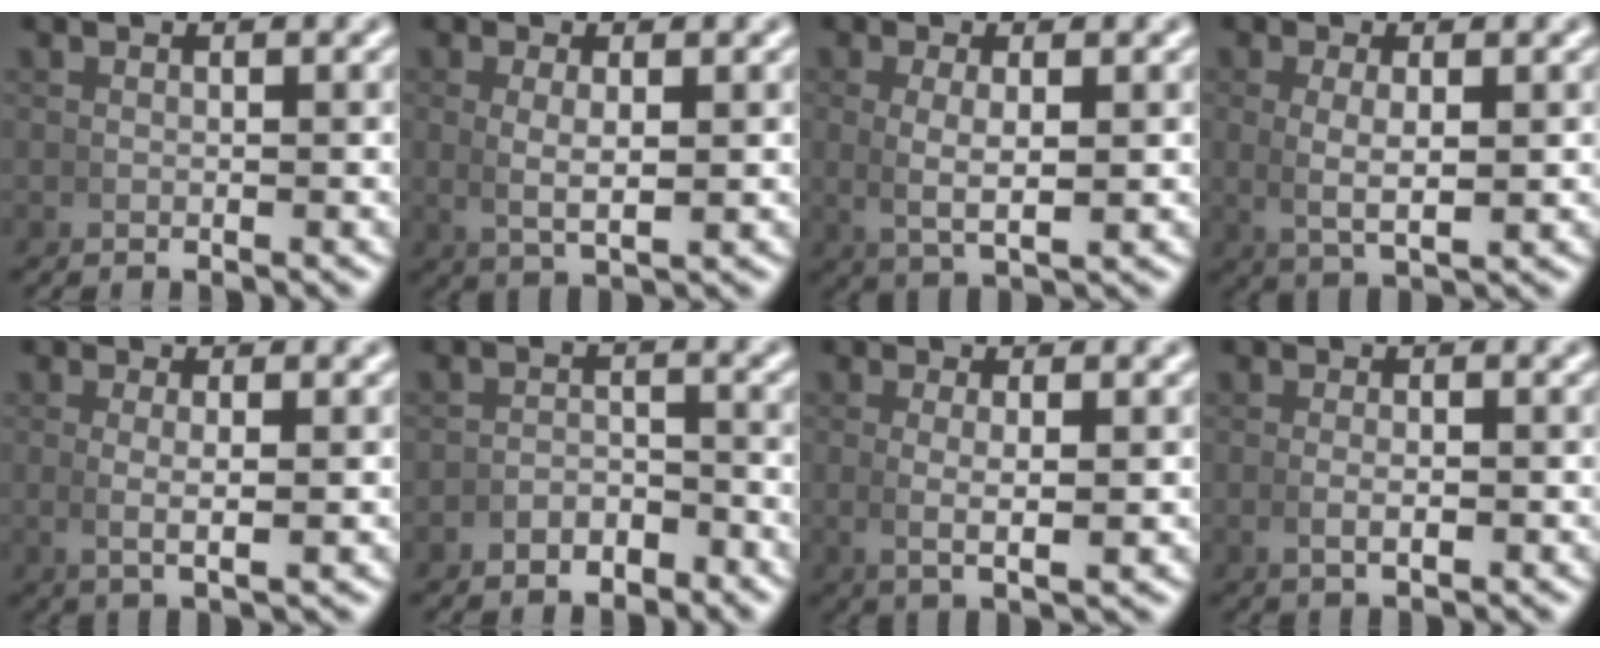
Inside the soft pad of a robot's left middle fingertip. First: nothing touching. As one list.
[{"total": 3.0, "force": [0.5, 1.0, 2.7], "torque": [-0.053, -0.008, 0.019]}, {"total": 3.5, "force": [0.5, 1.2, 3.2], "torque": [-0.063, -0.007, 0.019]}, {"total": 3.5, "force": [0.5, 1.3, 3.2], "torque": [-0.062, -0.007, 0.018]}, {"total": 2.3, "force": [0.2, 0.4, 2.2], "torque": [-0.046, -0.009, 0.012]}, {"total": 2.8, "force": [-2.5, 1.3, 0.4], "torque": [-0.002, 0.001, -0.046]}, {"total": 2.8, "force": [0.2, 0.6, 2.7], "torque": [-0.056, -0.010, 0.012]}, {"total": 1.4, "force": [-0.3, 0.4, 1.3], "torque": [-0.029, -0.005, 0.000]}]